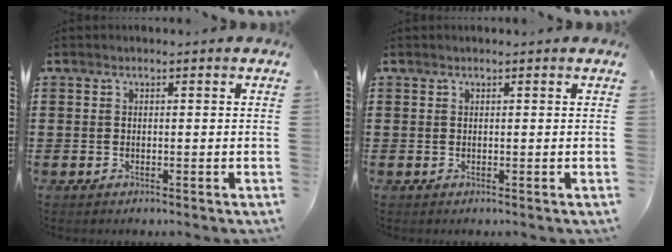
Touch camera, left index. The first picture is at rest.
{"total": 0.0}